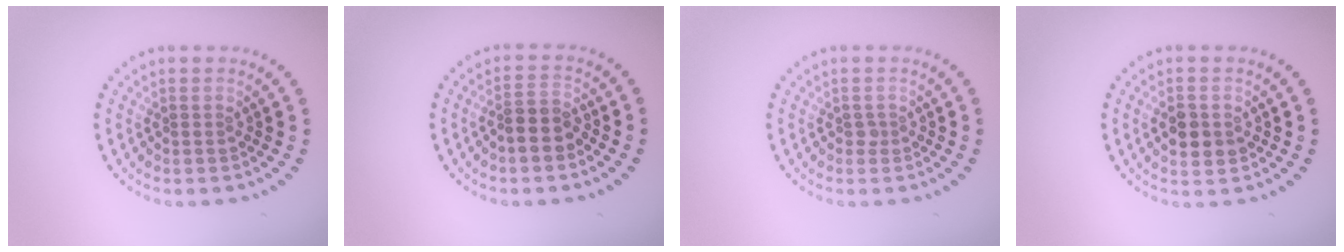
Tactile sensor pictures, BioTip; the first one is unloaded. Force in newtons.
{"total": 2.6, "press": 2.3, "slide": 1.2}
{"total": 0.6, "press": 0.3, "slide": 0.4}
{"total": 2.5, "press": 2.5, "slide": 0.2}